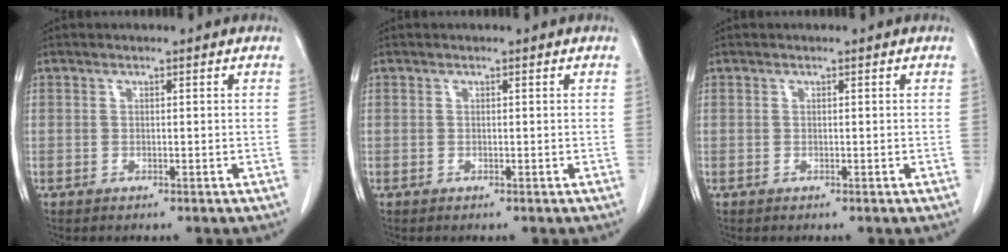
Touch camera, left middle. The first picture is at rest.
{"total": 0.0}
{"total": 0.0}